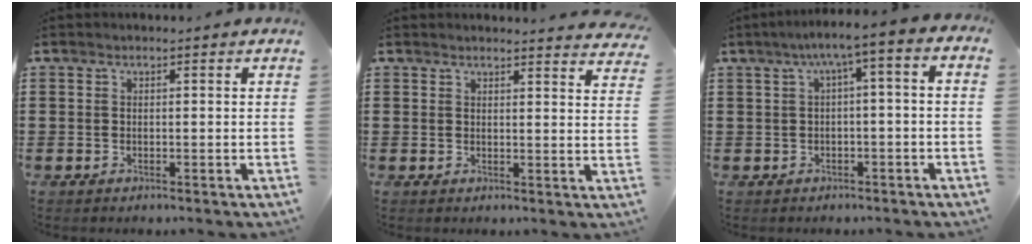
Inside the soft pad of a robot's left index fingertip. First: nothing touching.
{"total": 2.6, "force": [2.6, -0.2, 0.4], "torque": [-0.007, -0.013, 0.048]}
{"total": 4.0, "force": [-0.6, 0.4, 3.9], "torque": [-0.076, -0.002, -0.021]}